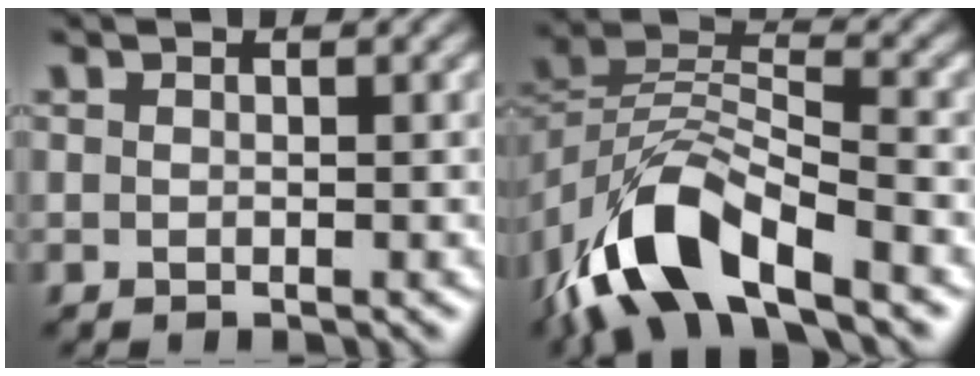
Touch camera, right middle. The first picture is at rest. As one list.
[{"total": 10.1, "force": [-6.4, 4.0, 6.7], "torque": [-0.128, 0.006, -0.131]}]